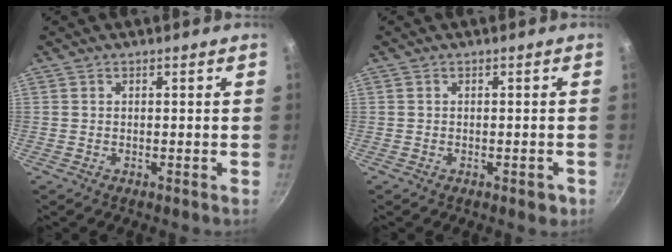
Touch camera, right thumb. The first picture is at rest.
{"total": 2.3, "force": [-0.9, 1.2, 1.7], "torque": [-0.008, 0.010, -0.009]}